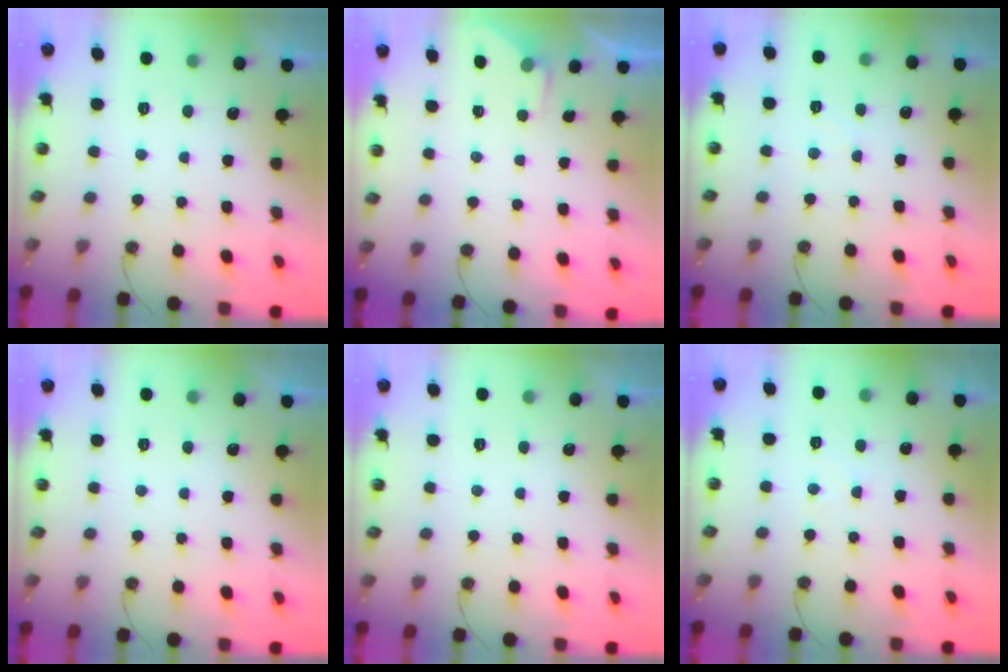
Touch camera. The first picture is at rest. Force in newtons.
{"total": 2.6, "press": 2.6, "slide": 0.5}
{"total": 4.3, "press": 4.2, "slide": 0.7}
{"total": 0.0}
{"total": 0.0}
{"total": 2.5, "press": 2.5, "slide": 0.4}